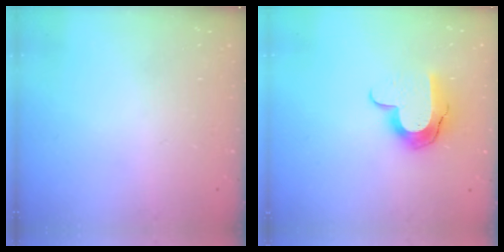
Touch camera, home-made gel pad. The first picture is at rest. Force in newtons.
{"total": 10.8, "press": 10.7, "slide": 0.7}